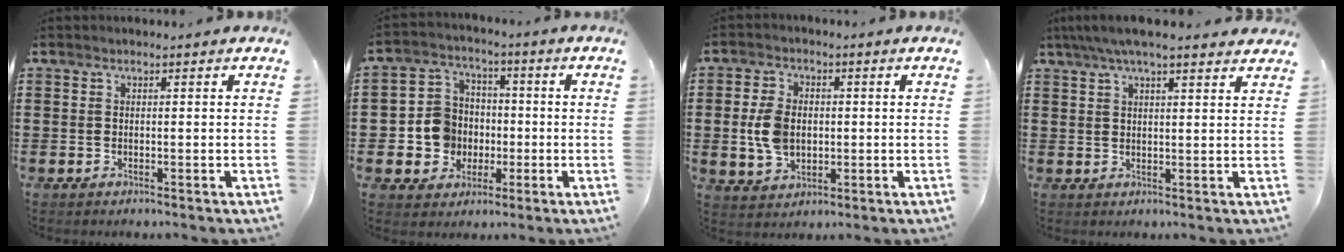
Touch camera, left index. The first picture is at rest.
{"total": 7.5, "force": [-0.9, 7.2, 1.7], "torque": [-0.072, 0.015, -0.011]}
{"total": 6.4, "force": [-0.2, 4.3, 4.7], "torque": [-0.122, 0.002, -0.011]}
{"total": 5.0, "force": [3.9, 0.7, 3.0], "torque": [-0.066, -0.001, 0.069]}